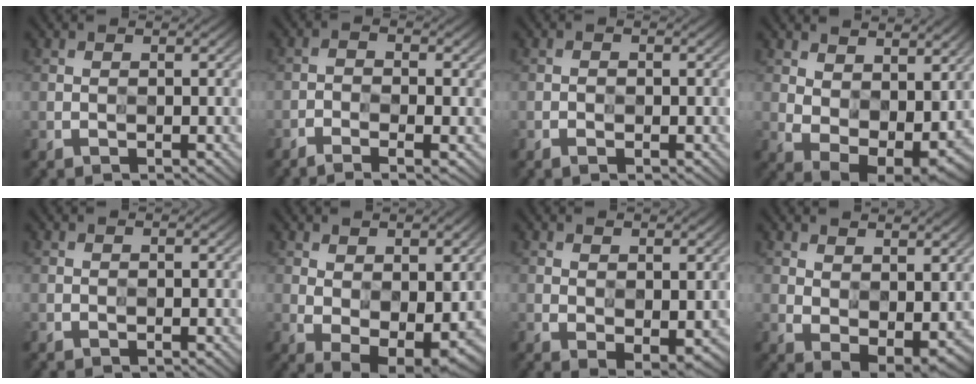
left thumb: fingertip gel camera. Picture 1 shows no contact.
{"total": 4.5, "force": [-2.9, 1.4, 3.1], "torque": [-0.060, -0.007, -0.042]}
{"total": 1.3, "force": [-1.0, 0.5, 0.6], "torque": [-0.006, -0.001, -0.017]}
{"total": 9.5, "force": [3.9, 5.8, 6.4], "torque": [-0.124, -0.014, 0.088]}
{"total": 0.0}
{"total": 6.5, "force": [0.7, 3.9, 5.2], "torque": [-0.097, -0.017, 0.025]}
{"total": 3.3, "force": [0.7, 2.2, 2.4], "torque": [-0.040, -0.010, 0.019]}
{"total": 7.1, "force": [2.8, 4.5, 4.7], "torque": [-0.088, -0.013, 0.066]}